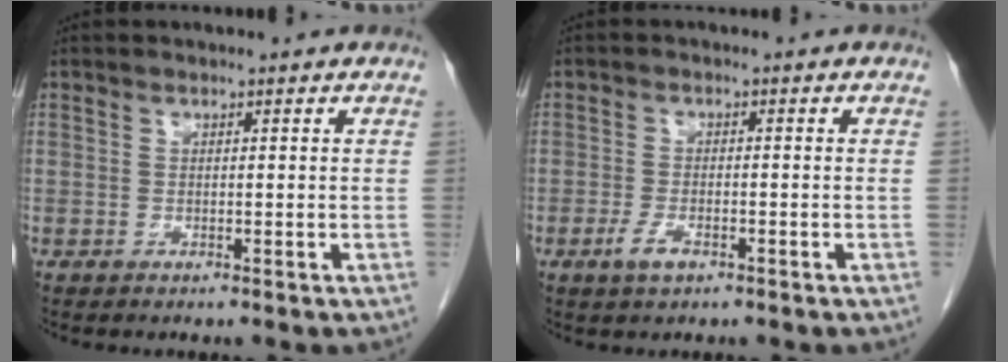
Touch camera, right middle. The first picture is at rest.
{"total": 3.0, "force": [-1.7, 1.1, 2.2], "torque": [-0.049, -0.001, -0.031]}